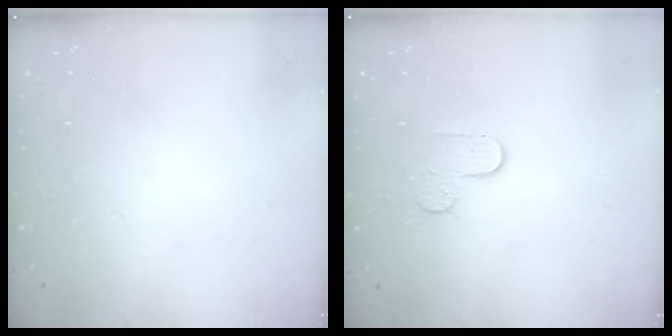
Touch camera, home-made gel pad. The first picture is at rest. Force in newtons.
{"total": 4.3, "press": 4.3, "slide": 0.4}